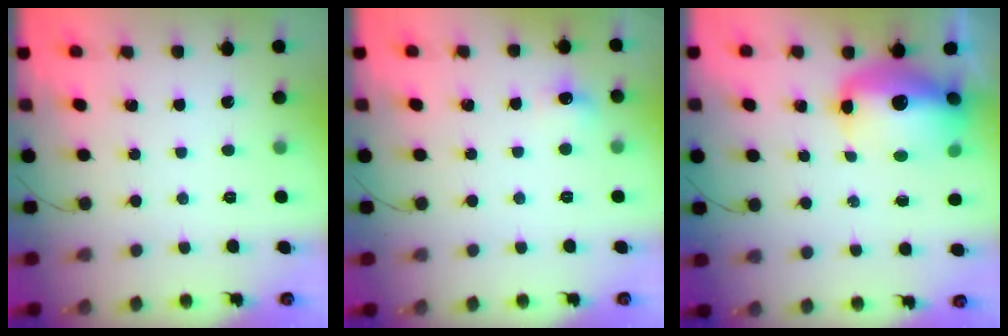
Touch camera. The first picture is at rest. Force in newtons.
{"total": 6.4, "press": 6.2, "slide": 1.6}
{"total": 16.8, "press": 14.2, "slide": 8.9}